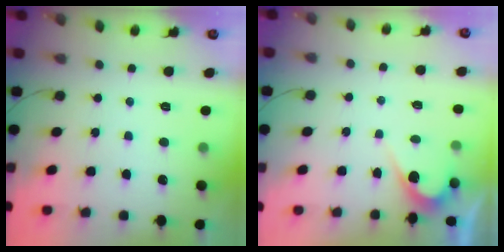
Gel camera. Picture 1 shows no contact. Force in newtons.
{"total": 3.8, "press": 3.8, "slide": 0.2}